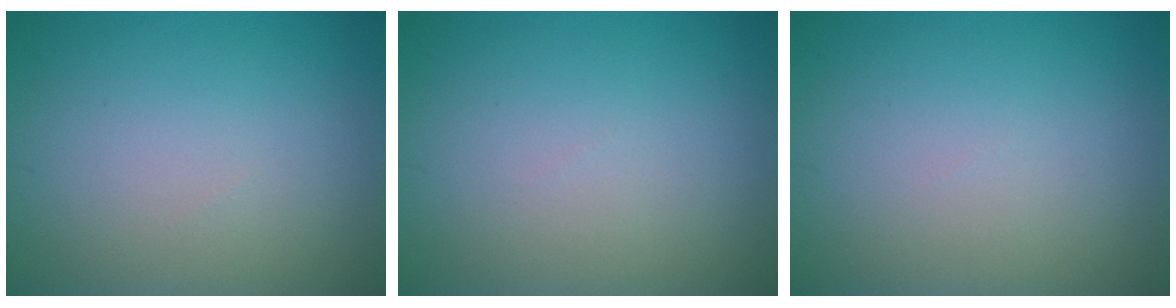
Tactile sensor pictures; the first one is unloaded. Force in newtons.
{"total": 0.0}
{"total": 0.0}